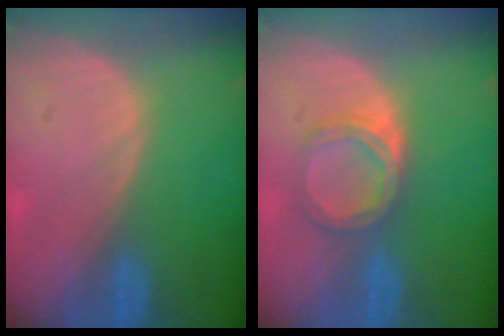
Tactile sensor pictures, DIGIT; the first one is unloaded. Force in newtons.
{"total": 4.6, "press": 4.5, "slide": 0.8}